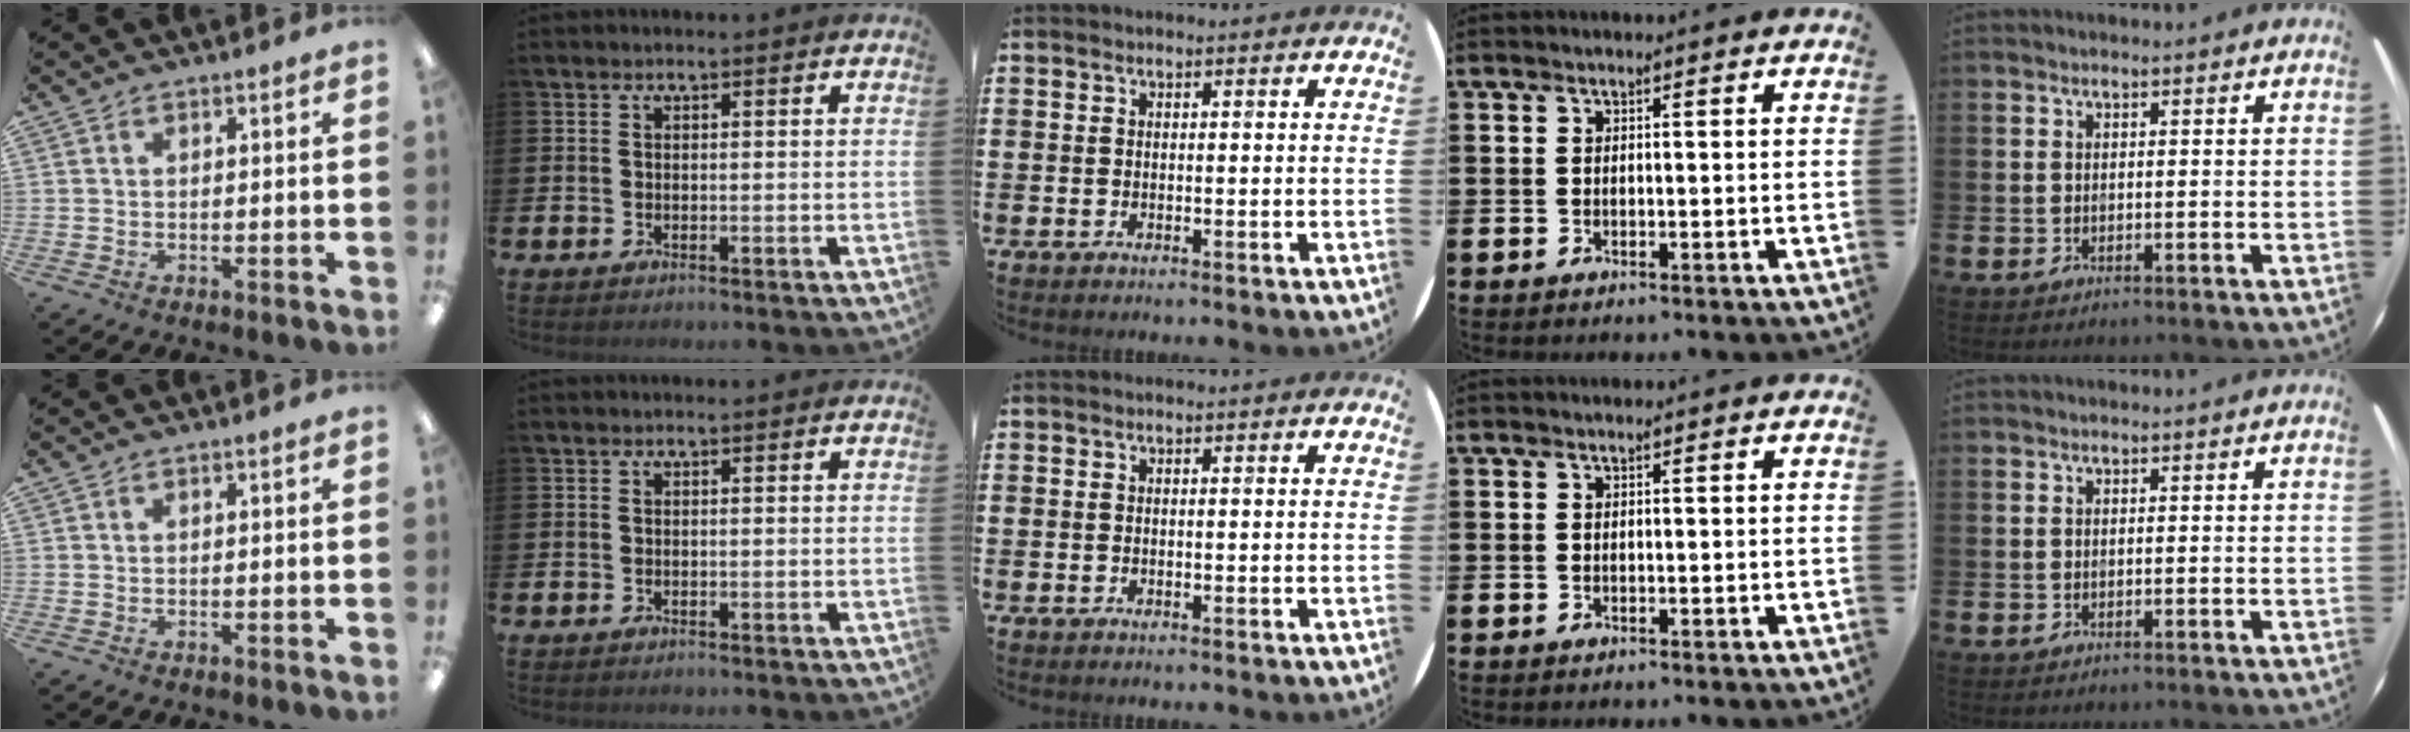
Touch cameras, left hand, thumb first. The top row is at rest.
{}